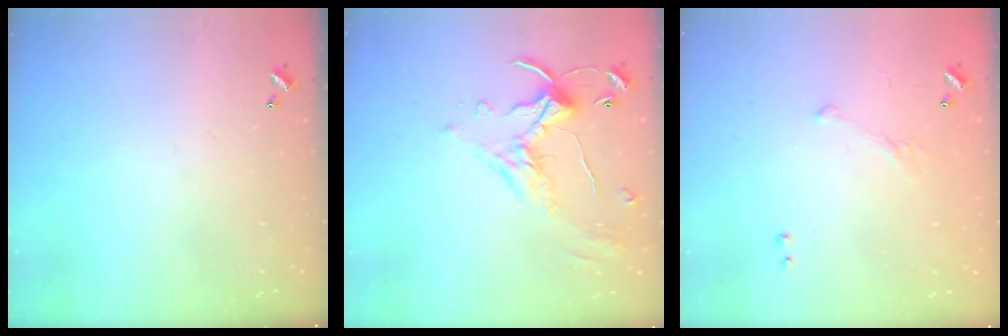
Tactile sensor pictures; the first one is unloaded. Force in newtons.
{"total": 1.1, "press": 0.5, "slide": 1.0}
{"total": 5.8, "press": 5.8, "slide": 0.8}